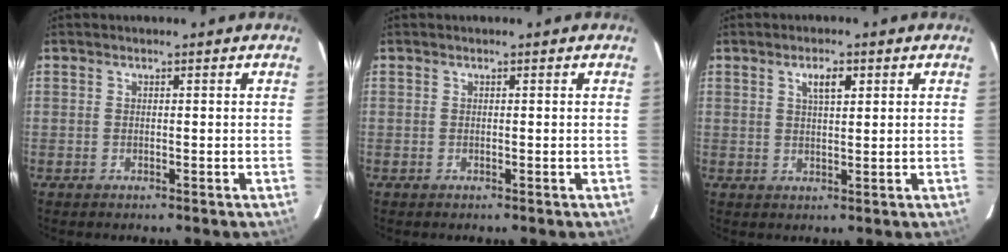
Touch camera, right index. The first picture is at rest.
{"total": 0.0}
{"total": 3.6, "force": [1.6, 1.2, 3.0], "torque": [-0.050, 0.007, 0.028]}